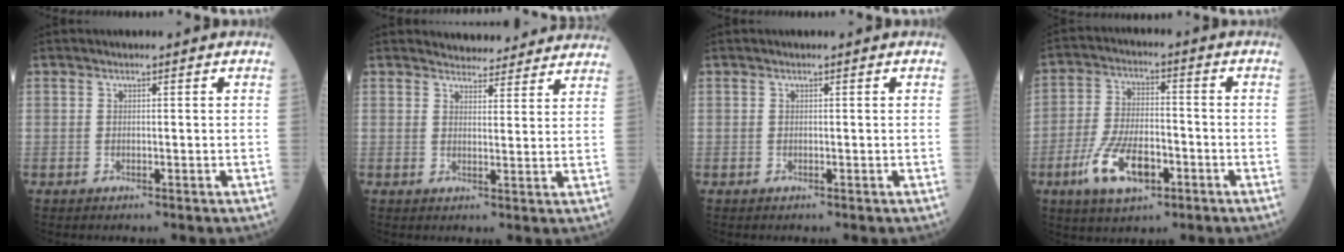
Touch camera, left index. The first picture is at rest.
{"total": 9.6, "force": [9.3, 2.2, 1.5], "torque": [-0.003, 0.005, 0.097]}
{"total": 0.0}
{"total": 10.1, "force": [-4.7, 4.3, 7.9], "torque": [-0.166, -0.001, -0.083]}